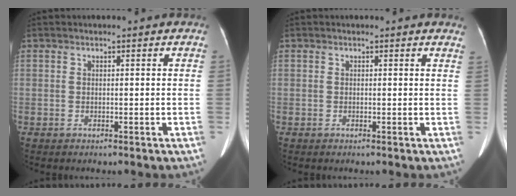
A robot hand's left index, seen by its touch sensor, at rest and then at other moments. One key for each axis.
{"total": 2.9, "fx": 2.8, "fy": 0.4, "fz": 0.7, "tx": -0.007, "ty": -0.006, "tz": 0.012}